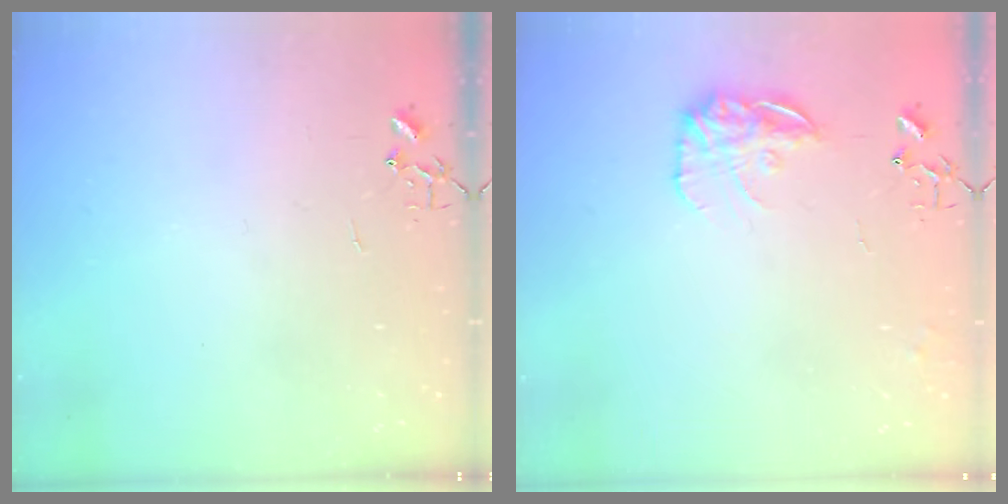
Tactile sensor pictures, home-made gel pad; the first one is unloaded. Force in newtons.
{"total": 12.9, "press": 12.8, "slide": 0.6}